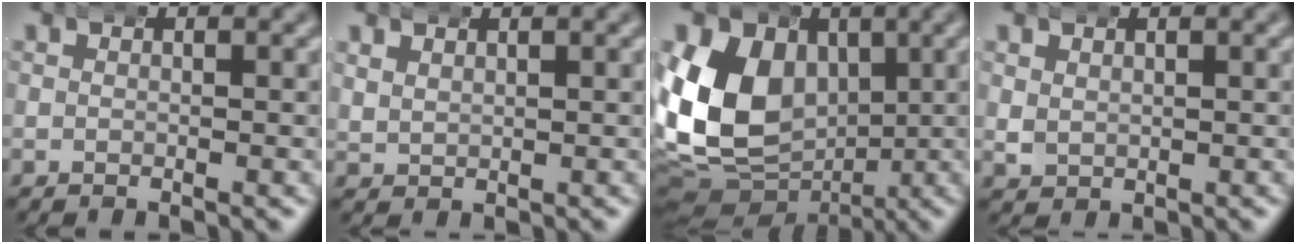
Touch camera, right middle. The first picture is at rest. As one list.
[{"total": 1.6, "force": [1.4, 0.7, 0.4], "torque": [-0.014, -0.004, 0.036]}, {"total": 13.8, "force": [0.8, 11.2, 8.1], "torque": [-0.171, -0.034, 0.027]}, {"total": 1.0, "force": [0.7, 0.6, 0.3], "torque": [-0.019, -0.007, 0.025]}]